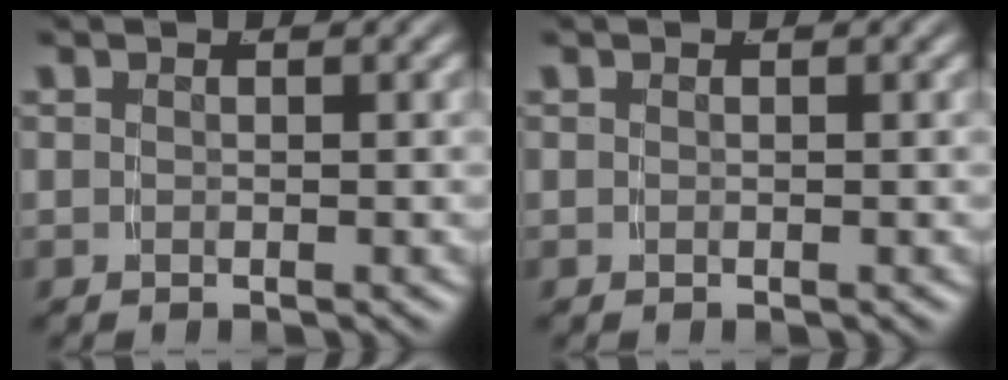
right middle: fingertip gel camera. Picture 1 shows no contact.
{"total": 0.0}